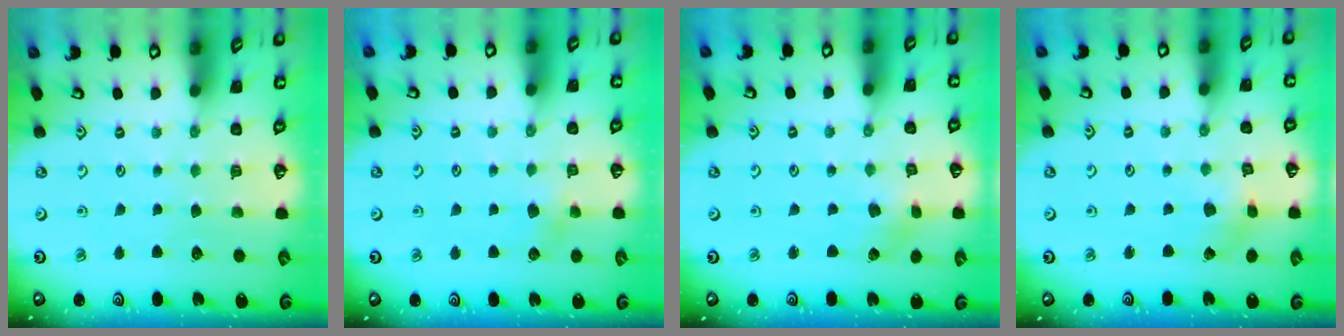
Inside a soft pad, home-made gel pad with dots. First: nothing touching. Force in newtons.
{"total": 4.1, "press": 4.0, "slide": 0.7}
{"total": 2.4, "press": 2.3, "slide": 0.6}
{"total": 2.6, "press": 2.6, "slide": 0.1}